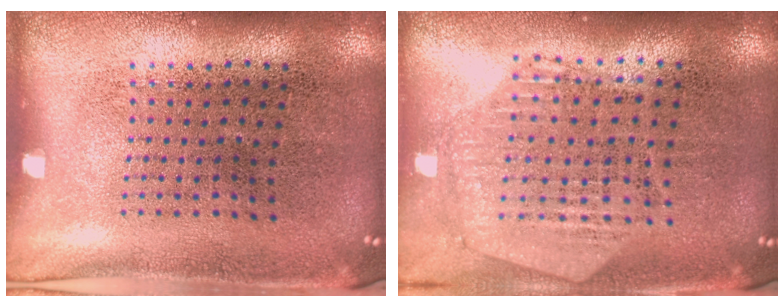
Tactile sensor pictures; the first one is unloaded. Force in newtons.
{"total": 1.0, "press": 1.0, "slide": 0.2}